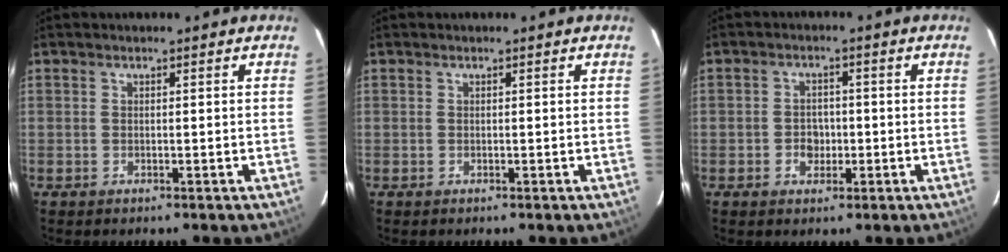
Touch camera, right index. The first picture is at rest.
{"total": 0.0}
{"total": 3.5, "force": [-0.9, 3.0, 1.5], "torque": [-0.030, 0.008, -0.009]}